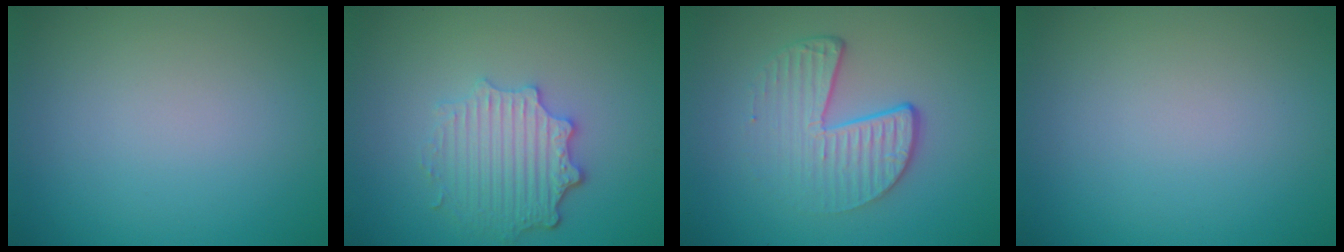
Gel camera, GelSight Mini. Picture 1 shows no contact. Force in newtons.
{"total": 4.3, "press": 3.4, "slide": 2.7}
{"total": 4.7, "press": 3.0, "slide": 3.6}
{"total": 0.0}